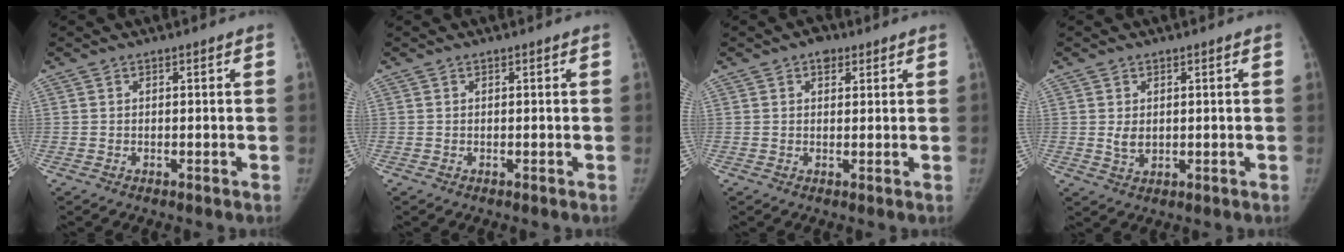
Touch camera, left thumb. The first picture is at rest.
{"total": 0.0}
{"total": 3.0, "force": [1.7, 2.1, 1.3], "torque": [-0.002, -0.005, 0.021]}
{"total": 2.8, "force": [0.5, 2.0, 1.8], "torque": [-0.024, -0.008, 0.016]}